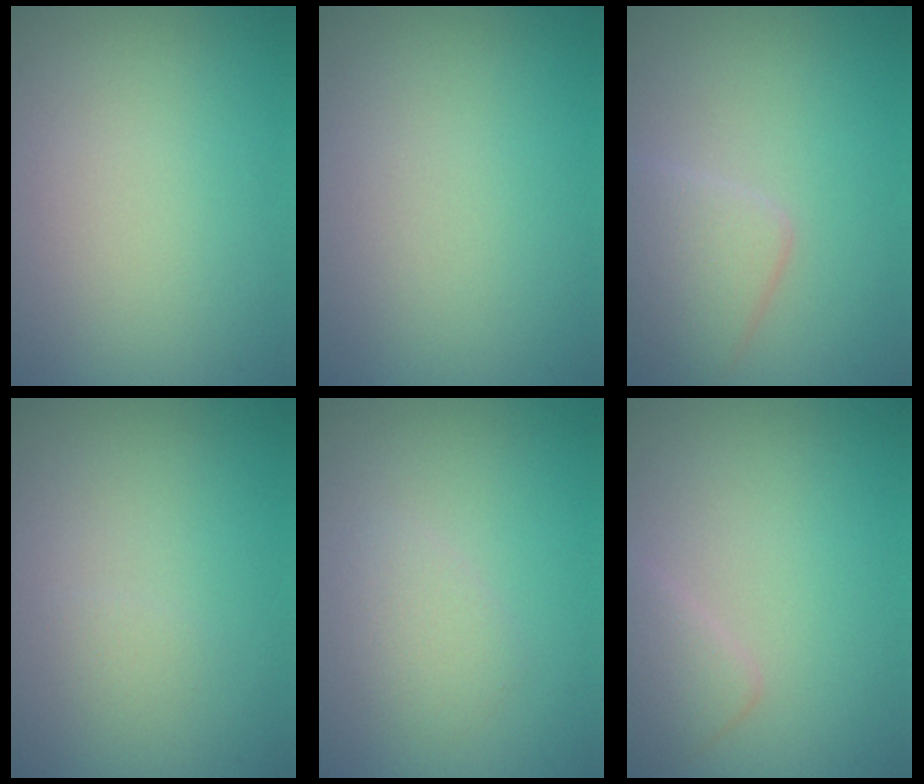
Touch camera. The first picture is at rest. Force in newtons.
{"total": 0.0}
{"total": 3.1, "press": 3.1, "slide": 0.1}
{"total": 0.7, "press": 0.7, "slide": 0.0}
{"total": 1.6, "press": 1.6, "slide": 0.1}
{"total": 1.8, "press": 1.8, "slide": 0.0}